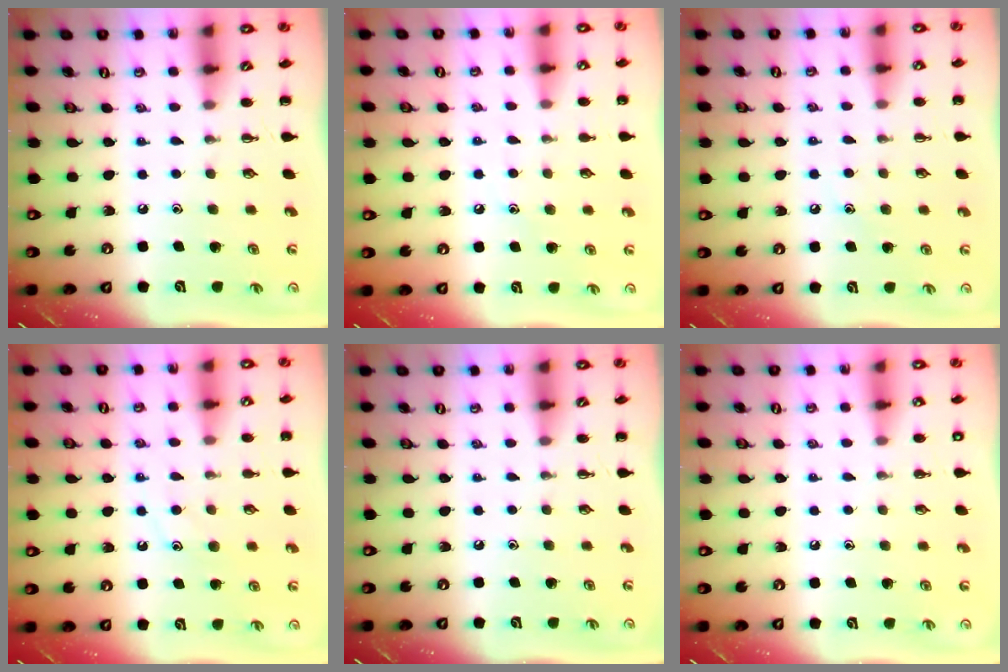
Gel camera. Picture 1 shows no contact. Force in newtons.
{"total": 6.3, "press": 6.1, "slide": 1.6}
{"total": 7.4, "press": 7.2, "slide": 1.9}
{"total": 10.0, "press": 9.9, "slide": 1.1}
{"total": 0.0}
{"total": 1.4, "press": 1.4, "slide": 0.1}